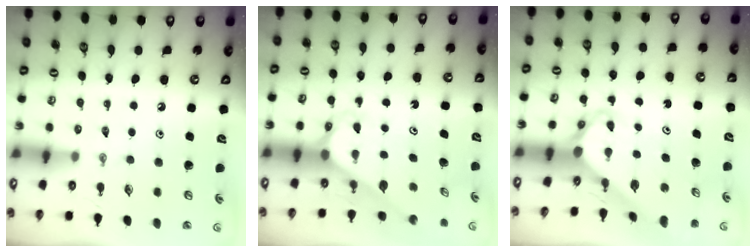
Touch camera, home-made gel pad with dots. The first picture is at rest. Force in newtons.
{"total": 2.7, "press": 2.7, "slide": 0.2}
{"total": 4.6, "press": 4.5, "slide": 0.4}